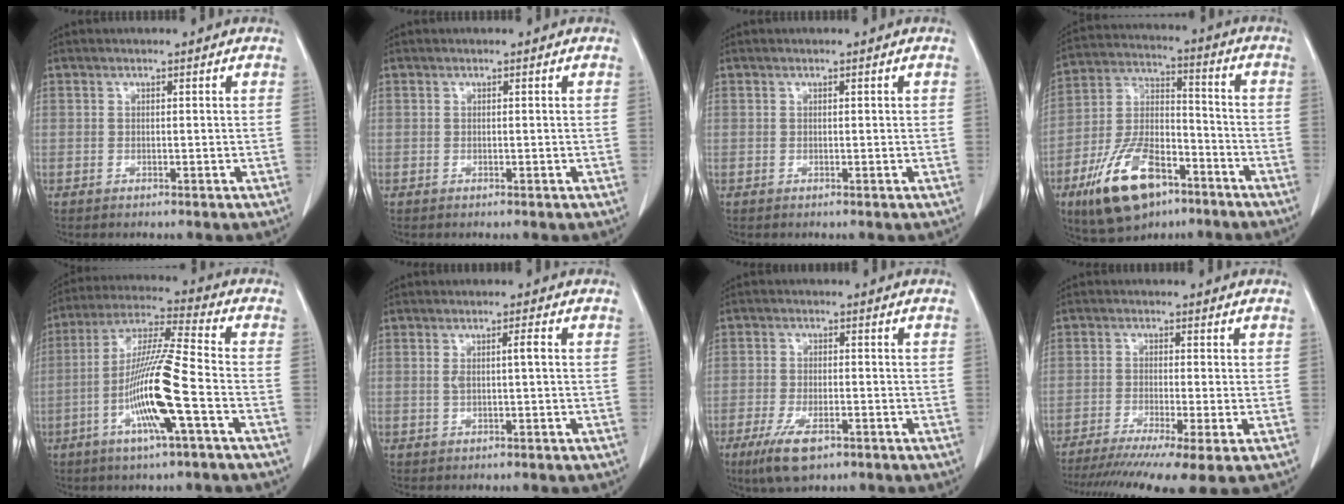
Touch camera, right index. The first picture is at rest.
{"total": 0.0}
{"total": 0.0}
{"total": 16.0, "force": [-9.1, 7.5, 10.8], "torque": [-0.216, 0.004, -0.158]}
{"total": 13.8, "force": [-4.4, 0.0, 13.1], "torque": [-0.262, -0.004, -0.089]}
{"total": 2.4, "force": [0.3, 0.1, 2.4], "torque": [-0.046, 0.005, 0.008]}
{"total": 6.5, "force": [-3.8, 2.4, 4.7], "torque": [-0.096, -0.011, -0.062]}
{"total": 12.7, "force": [-9.1, 0.4, 8.8], "torque": [-0.138, -0.025, -0.145]}